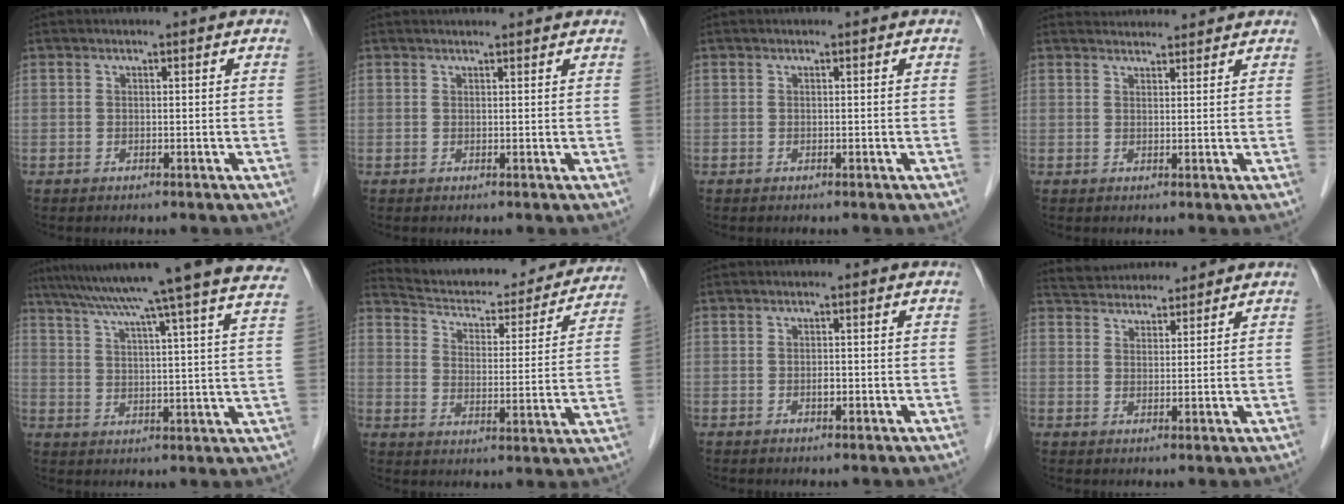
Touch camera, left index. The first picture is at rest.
{"total": 3.9, "force": [3.8, 0.4, 0.8], "torque": [-0.011, 0.024, 0.044]}
{"total": 0.0}
{"total": 5.5, "force": [5.4, 0.8, 0.6], "torque": [-0.009, 0.031, 0.072]}
{"total": 27.4, "force": [23.6, -1.6, 13.8], "torque": [-0.231, -0.030, 0.307]}
{"total": 22.7, "force": [21.2, 5.5, 6.1], "torque": [-0.089, -0.029, 0.273]}
{"total": 0.8, "force": [-0.4, 0.4, 0.6], "torque": [-0.010, 0.000, -0.005]}
{"total": 8.1, "force": [7.8, 1.5, 1.6], "torque": [-0.030, 0.029, 0.125]}